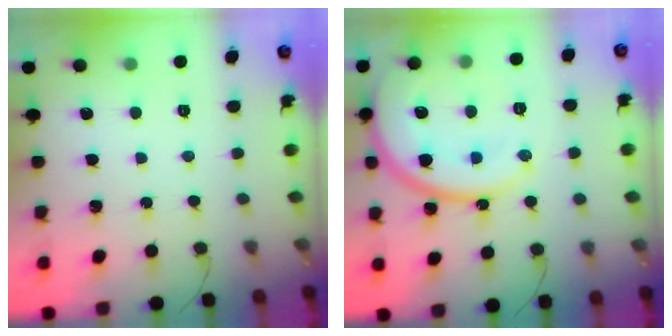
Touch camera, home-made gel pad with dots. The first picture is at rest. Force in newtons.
{"total": 17.6, "press": 17.5, "slide": 1.8}